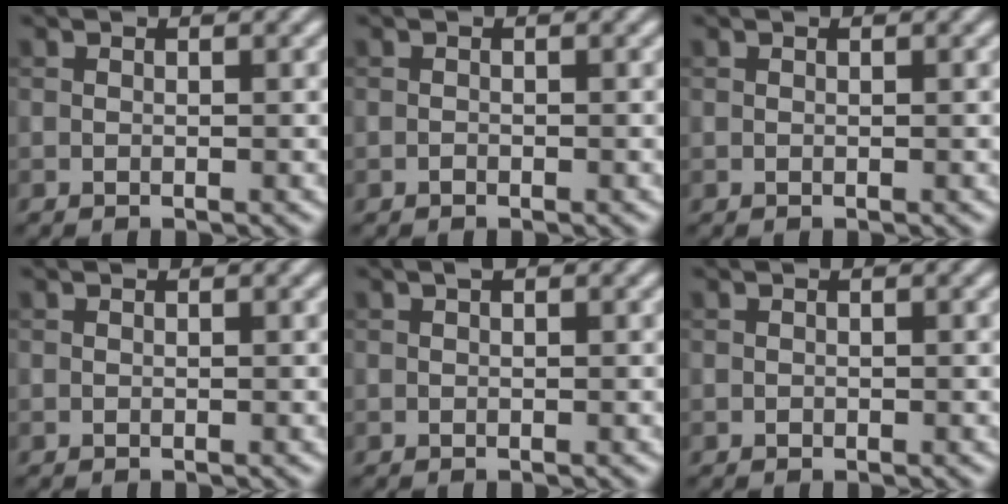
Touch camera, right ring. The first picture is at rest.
{"total": 0.0}
{"total": 0.0}
{"total": 0.0}
{"total": 0.5, "force": [0.3, 0.2, 0.4], "torque": [-0.006, 0.001, 0.003]}
{"total": 0.0}